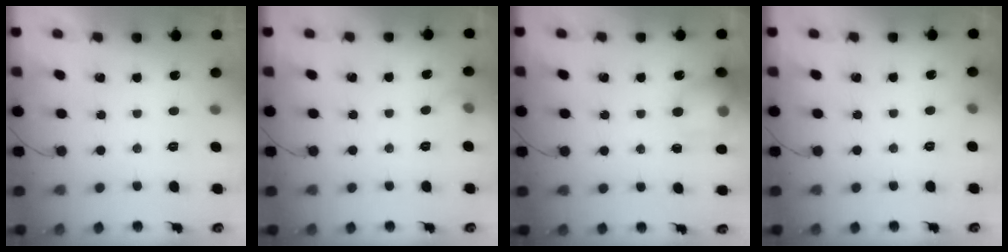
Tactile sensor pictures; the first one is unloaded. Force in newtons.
{"total": 7.9, "press": 4.8, "slide": 6.3}
{"total": 13.7, "press": 13.5, "slide": 2.2}
{"total": 3.1, "press": 2.9, "slide": 1.1}